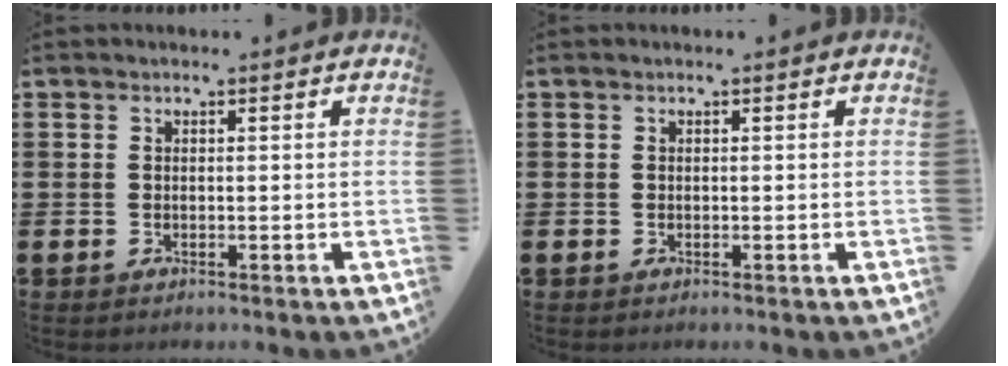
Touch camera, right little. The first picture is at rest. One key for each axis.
{"total": 0.0}